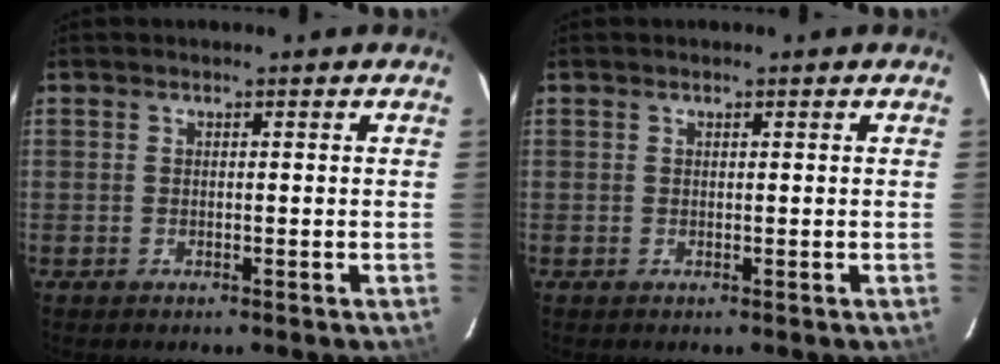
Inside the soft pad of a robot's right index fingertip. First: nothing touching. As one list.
[{"total": 0.0}]